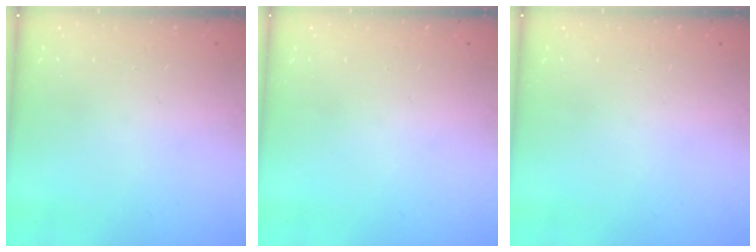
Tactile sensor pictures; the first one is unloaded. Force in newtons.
{"total": 0.0}
{"total": 0.0}